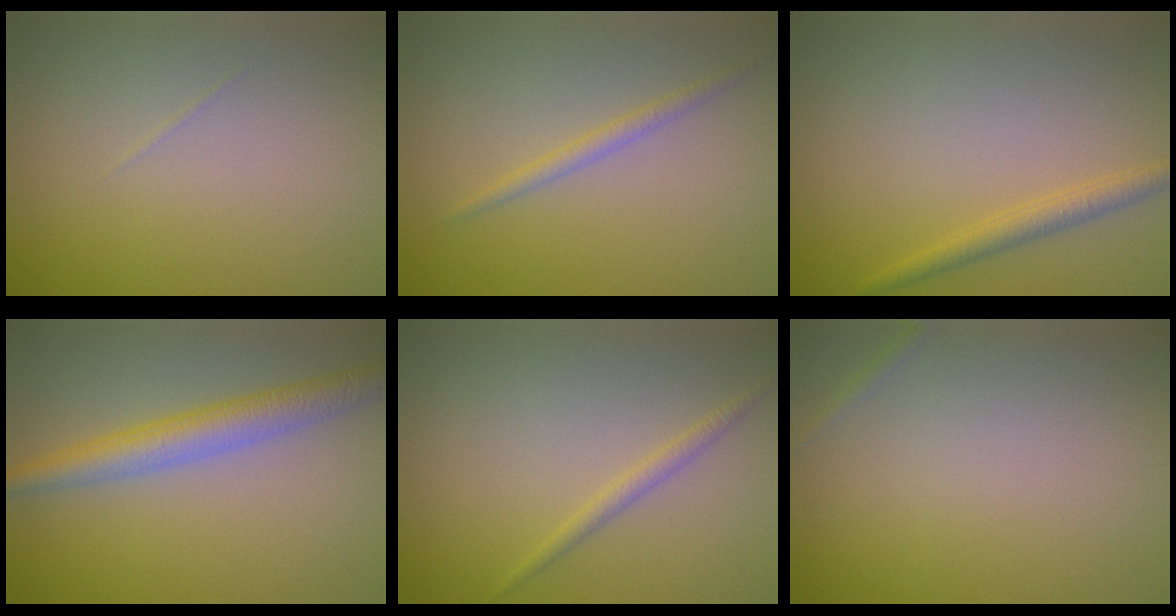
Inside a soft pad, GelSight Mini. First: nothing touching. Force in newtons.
{"total": 1.3, "press": 1.3, "slide": 0.0}
{"total": 2.0, "press": 2.0, "slide": 0.1}
{"total": 4.2, "press": 4.2, "slide": 0.0}
{"total": 1.3, "press": 1.3, "slide": 0.1}
{"total": 0.5, "press": 0.5, "slide": 0.0}